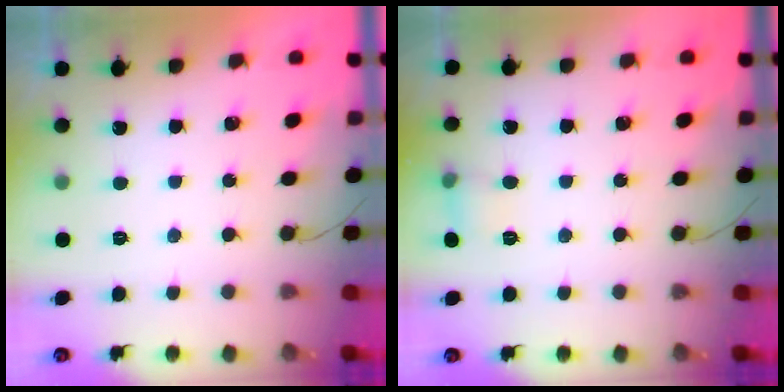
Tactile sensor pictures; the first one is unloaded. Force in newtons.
{"total": 5.4, "press": 5.1, "slide": 1.6}